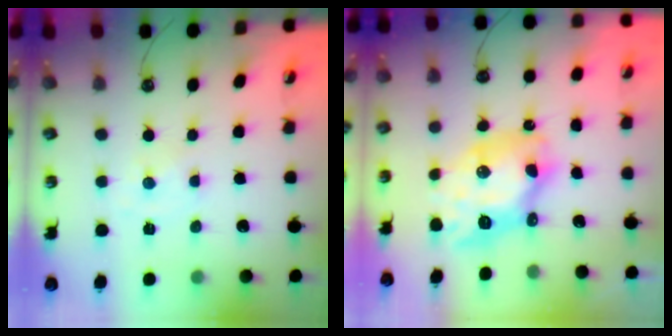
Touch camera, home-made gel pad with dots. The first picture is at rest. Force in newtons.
{"total": 13.0, "press": 12.9, "slide": 1.3}